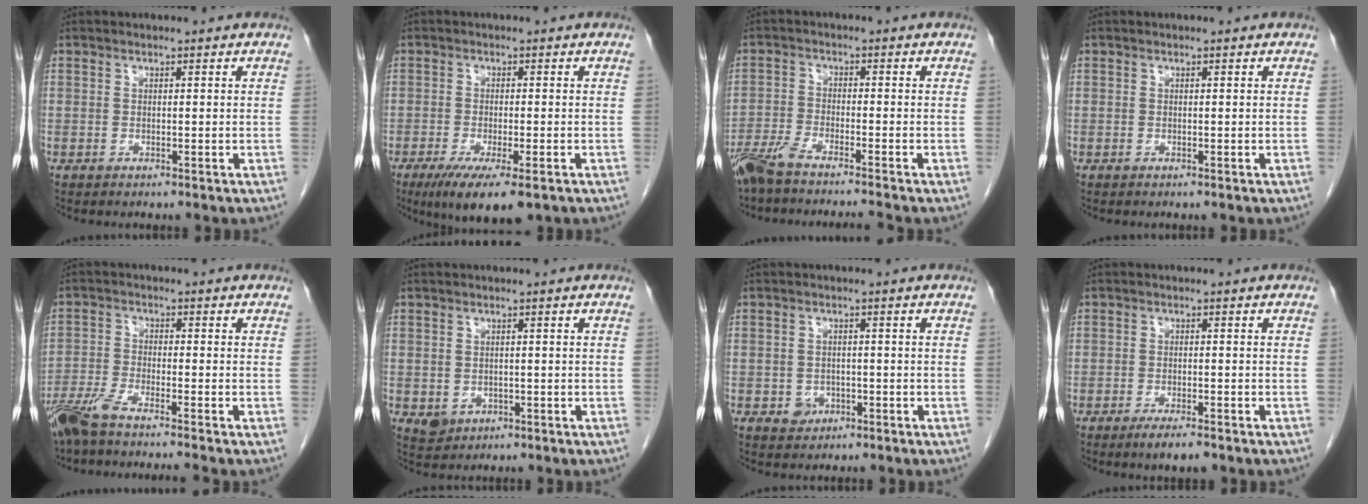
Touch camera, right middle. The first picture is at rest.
{"total": 8.6, "force": [-5.3, 1.7, 6.6], "torque": [-0.106, -0.024, -0.082]}
{"total": 7.5, "force": [-6.7, -0.5, 3.4], "torque": [-0.056, -0.016, -0.119]}
{"total": 0.0}
{"total": 7.7, "force": [-6.5, -0.7, 4.0], "torque": [-0.069, -0.022, -0.118]}
{"total": 2.6, "force": [-0.7, 2.3, 1.0], "torque": [-0.015, 0.001, 0.002]}
{"total": 2.4, "force": [-1.0, 2.0, 0.8], "torque": [-0.008, 0.007, -0.010]}
{"total": 3.4, "force": [-2.4, 0.5, 2.3], "torque": [-0.043, -0.005, -0.038]}